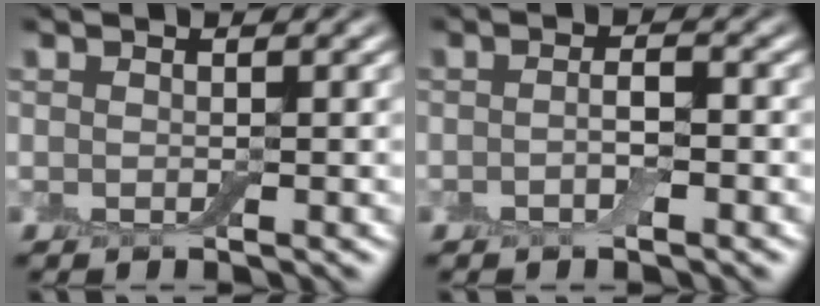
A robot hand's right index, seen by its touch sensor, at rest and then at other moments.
{"total": 1.7, "force": [-0.6, 0.5, 1.5], "torque": [-0.029, 0.000, -0.014]}